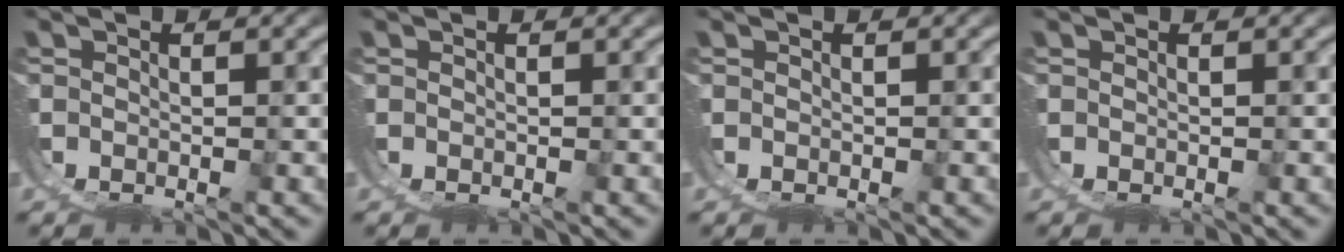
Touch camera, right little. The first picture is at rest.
{"total": 2.6, "force": [0.2, -2.6, -0.6], "torque": [0.026, -0.009, 0.015]}
{"total": 0.0}
{"total": 0.0}